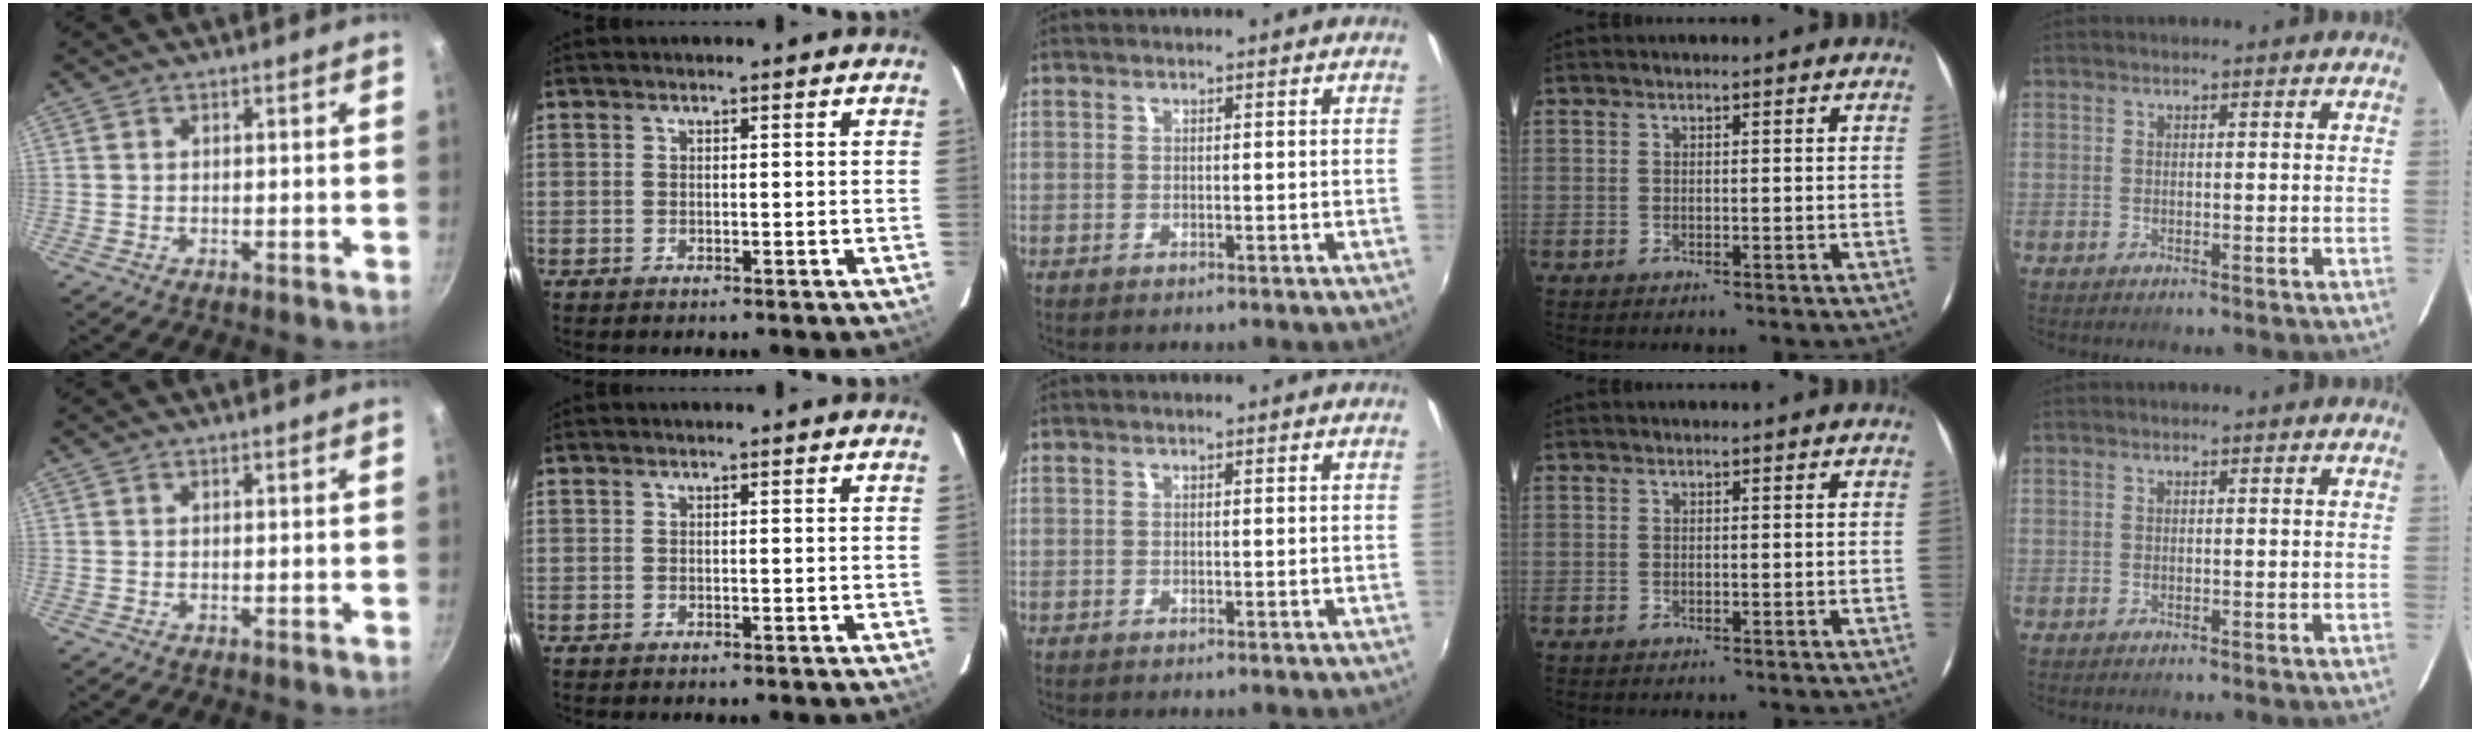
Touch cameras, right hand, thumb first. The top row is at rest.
{}